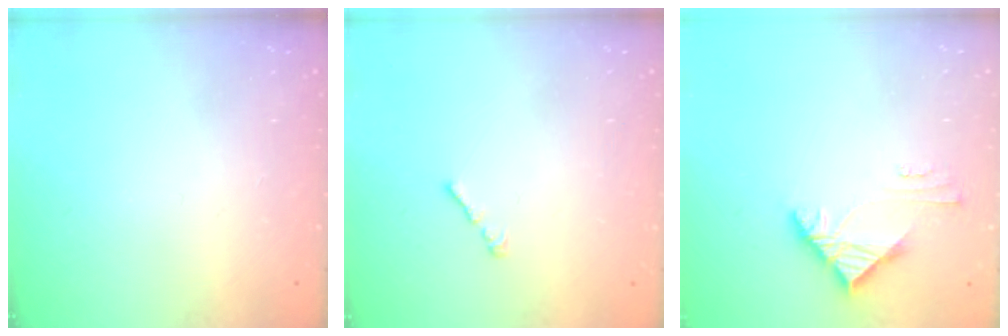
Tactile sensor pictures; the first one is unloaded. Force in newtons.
{"total": 1.1, "press": 0.9, "slide": 0.5}
{"total": 4.3, "press": 4.3, "slide": 0.5}